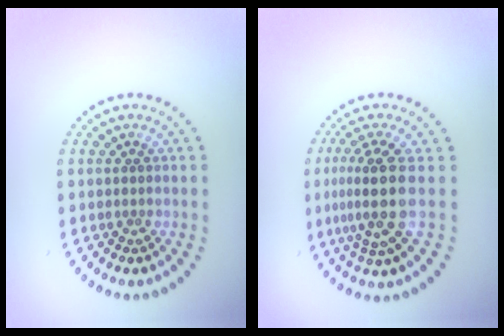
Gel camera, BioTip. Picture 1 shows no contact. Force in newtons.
{"total": 4.3, "press": 3.4, "slide": 2.7}